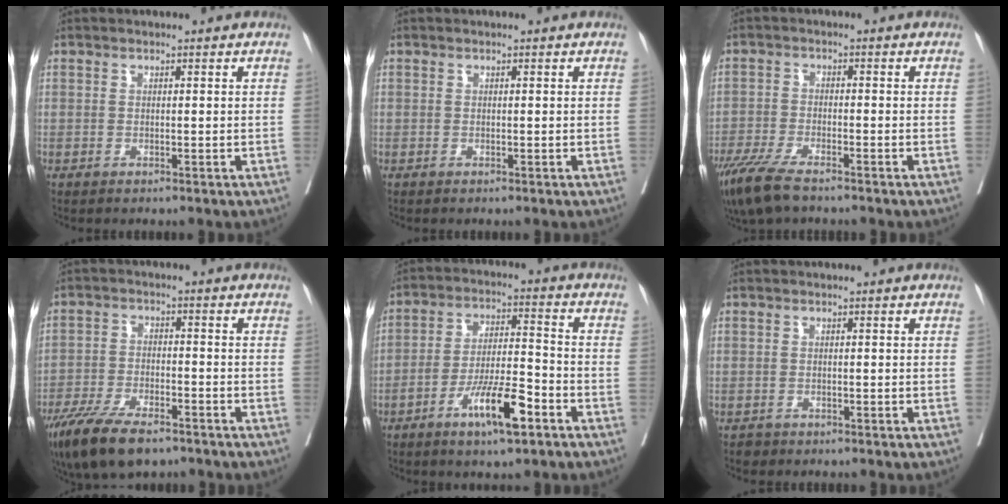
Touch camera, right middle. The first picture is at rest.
{"total": 0.0}
{"total": 7.8, "force": [-6.0, 1.6, 4.8], "torque": [-0.090, -0.020, -0.105]}
{"total": 11.8, "force": [-8.6, 3.6, 7.2], "torque": [-0.128, -0.020, -0.147]}
{"total": 10.1, "force": [-5.5, 1.7, 8.3], "torque": [-0.150, -0.003, -0.095]}
{"total": 0.9, "force": [-0.7, 0.5, 0.0], "torque": [-0.004, 0.001, -0.011]}